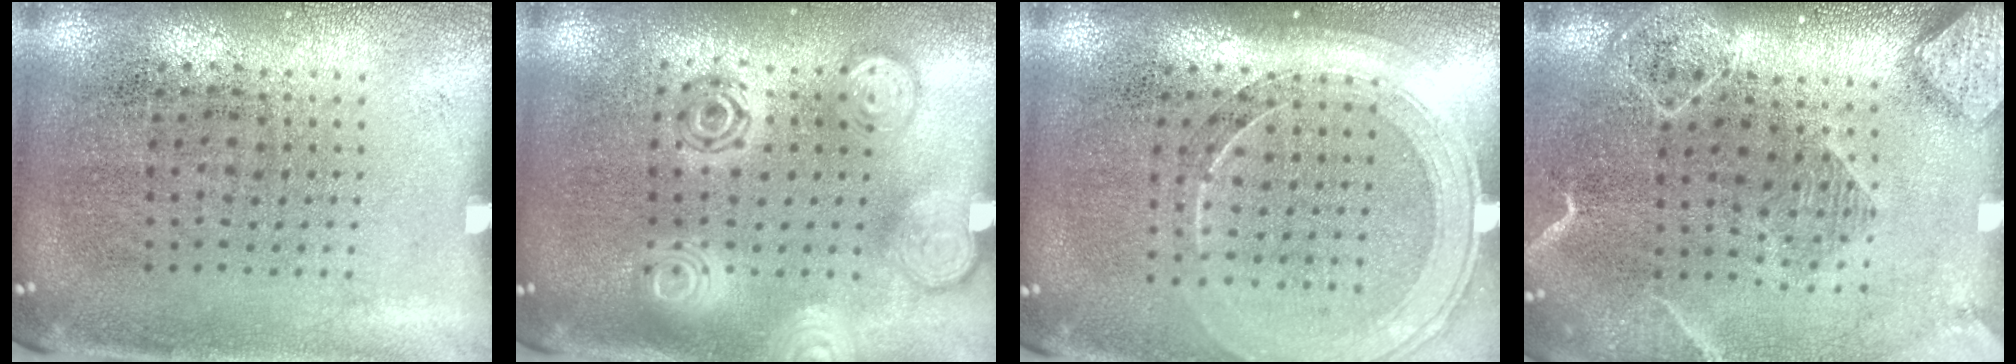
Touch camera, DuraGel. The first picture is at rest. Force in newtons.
{"total": 2.7, "press": 2.7, "slide": 0.3}
{"total": 1.7, "press": 1.5, "slide": 0.7}
{"total": 2.2, "press": 1.9, "slide": 1.1}